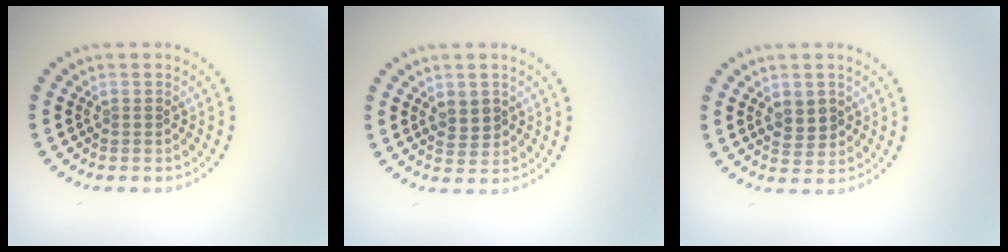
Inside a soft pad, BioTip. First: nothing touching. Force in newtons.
{"total": 1.4, "press": 1.3, "slide": 0.5}
{"total": 2.4, "press": 2.4, "slide": 0.6}